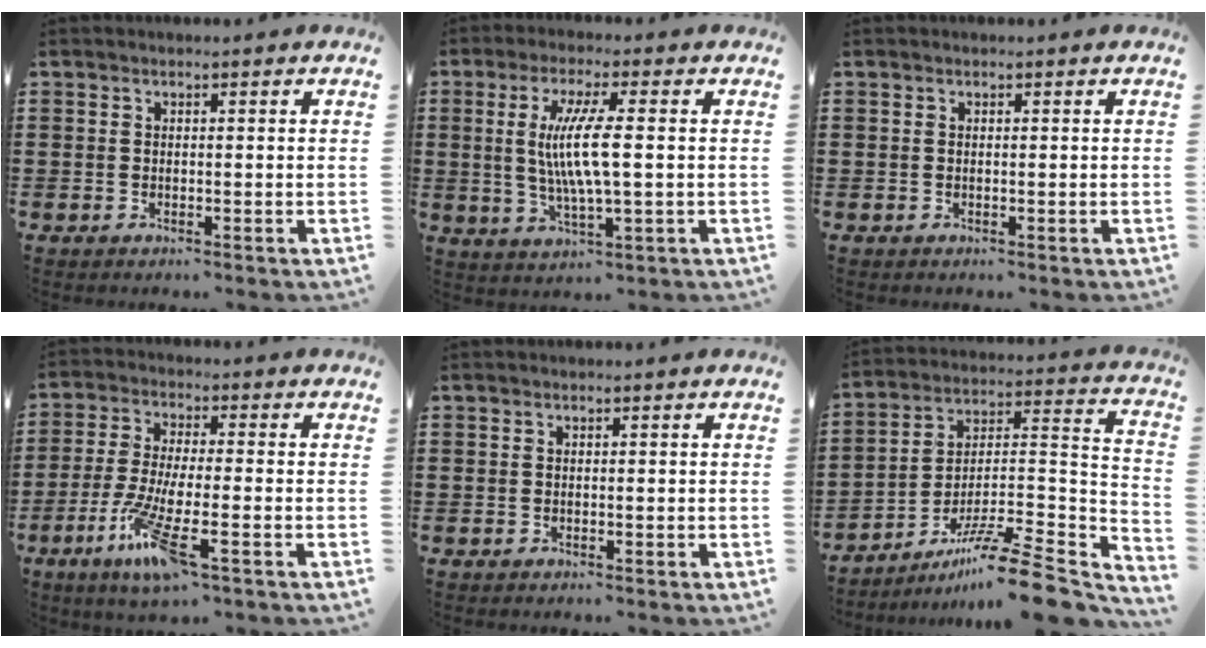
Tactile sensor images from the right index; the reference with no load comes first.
{"total": 8.3, "force": [0.7, 1.2, 8.2], "torque": [-0.173, -0.010, 0.003]}
{"total": 0.0}
{"total": 9.3, "force": [-4.7, 1.3, 8.0], "torque": [-0.173, -0.017, -0.088]}
{"total": 0.0}
{"total": 12.2, "force": [-9.3, 0.9, 7.9], "torque": [-0.121, 0.016, -0.174]}